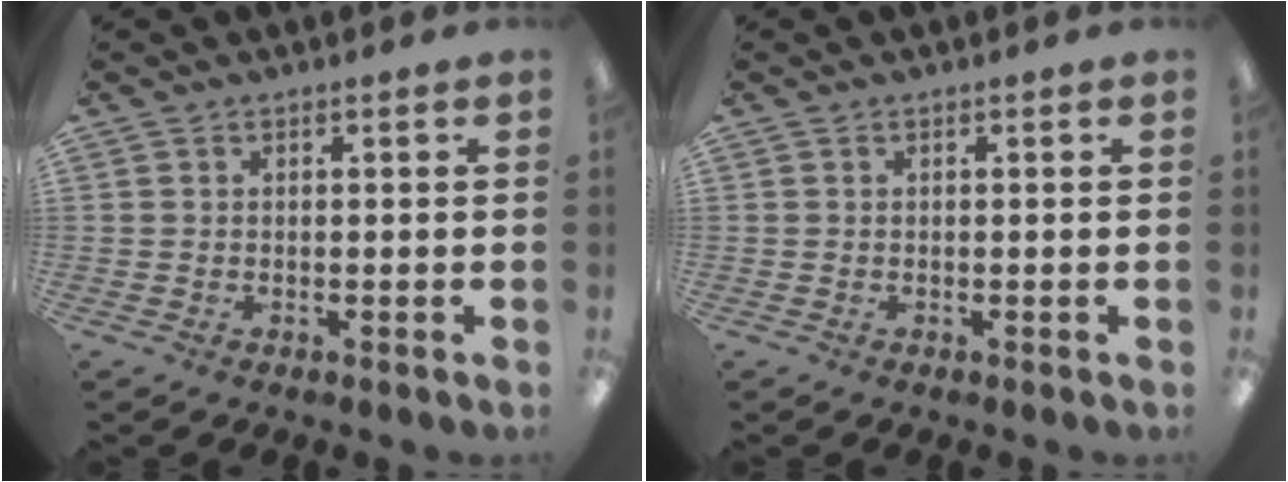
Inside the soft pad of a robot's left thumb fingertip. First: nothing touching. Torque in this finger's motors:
{"motor_torque": [0.00, 0.00, 0.00, 0.00, 0.00]}